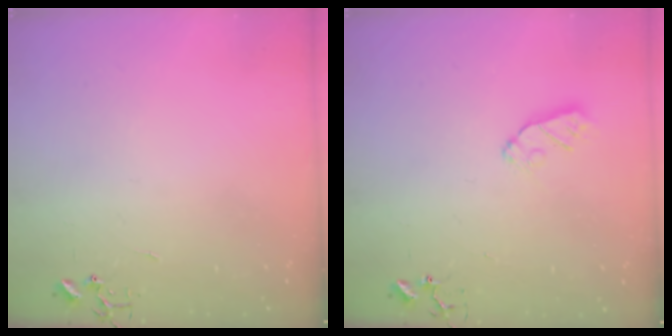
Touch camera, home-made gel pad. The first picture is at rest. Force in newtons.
{"total": 4.5, "press": 4.5, "slide": 0.6}